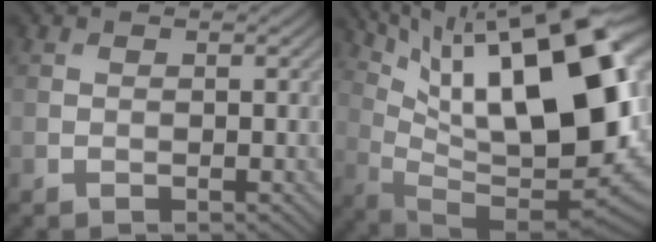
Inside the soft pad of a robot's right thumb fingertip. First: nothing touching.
{"total": 21.1, "force": [8.6, 6.9, 18.0], "torque": [-0.284, 0.027, 0.148]}